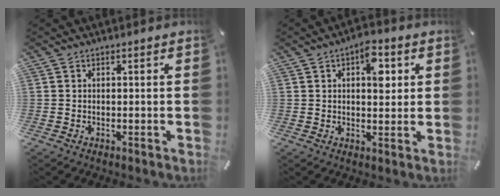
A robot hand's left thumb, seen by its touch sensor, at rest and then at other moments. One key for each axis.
{"total": 7.2, "fx": 2.0, "fy": 4.1, "fz": 5.6, "tx": -0.058, "ty": -0.011, "tz": 0.026}